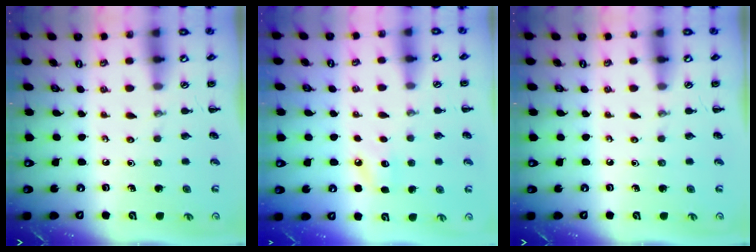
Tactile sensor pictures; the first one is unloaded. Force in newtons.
{"total": 6.6, "press": 6.3, "slide": 1.8}
{"total": 0.0}